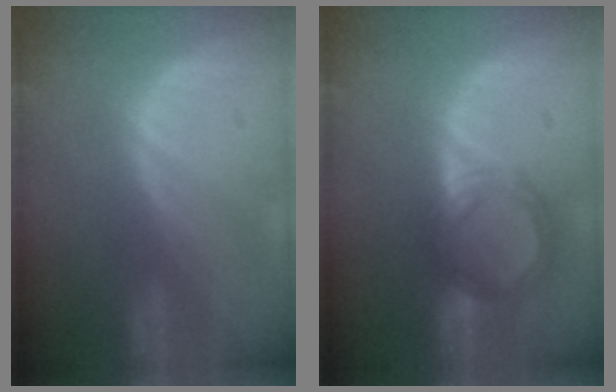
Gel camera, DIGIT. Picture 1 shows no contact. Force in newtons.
{"total": 5.4, "press": 5.3, "slide": 0.9}